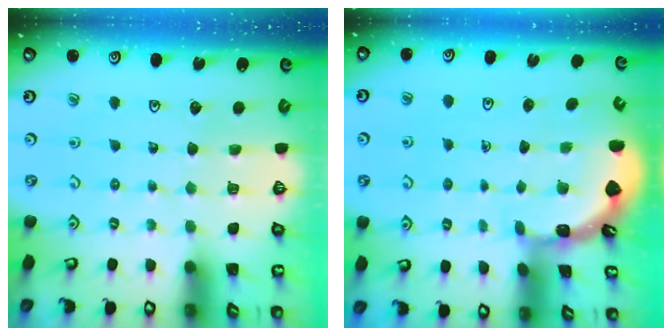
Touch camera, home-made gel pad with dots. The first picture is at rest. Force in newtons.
{"total": 1.6, "press": 1.6, "slide": 0.1}